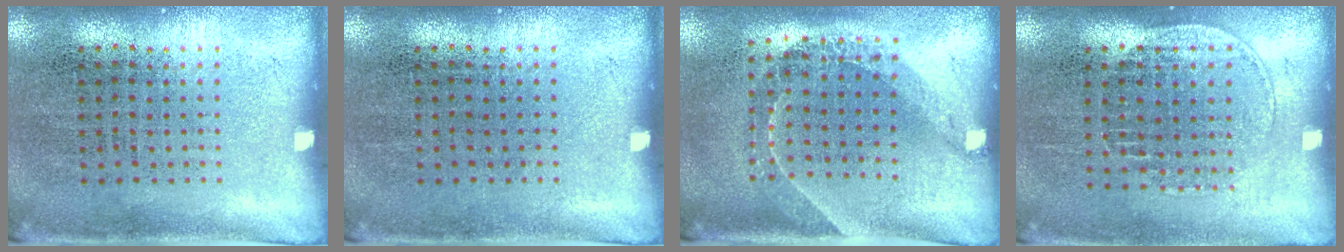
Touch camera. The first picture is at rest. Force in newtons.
{"total": 0.0}
{"total": 1.6, "press": 1.3, "slide": 1.0}
{"total": 1.2, "press": 1.0, "slide": 0.5}